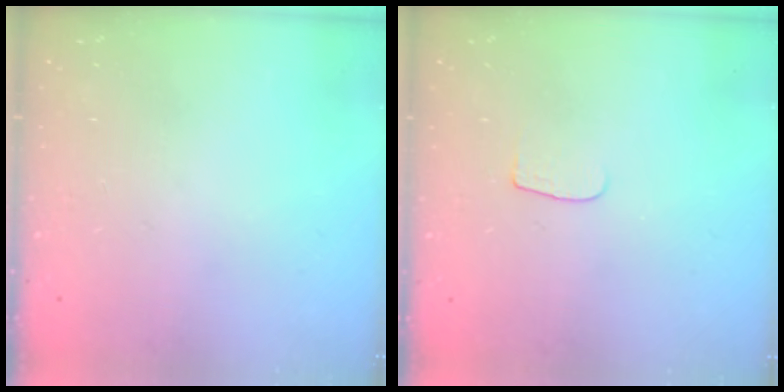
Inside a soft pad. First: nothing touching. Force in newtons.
{"total": 4.3, "press": 4.3, "slide": 0.5}